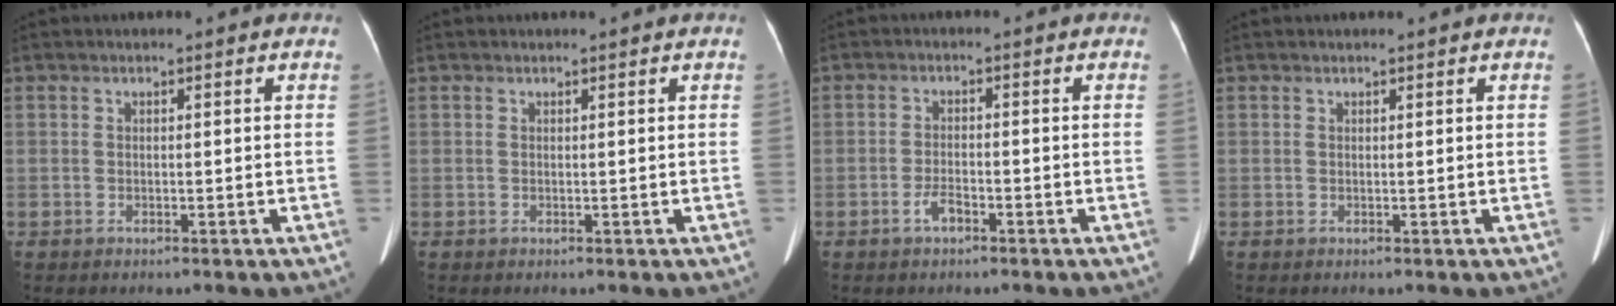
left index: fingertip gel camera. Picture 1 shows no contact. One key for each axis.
{"total": 0.5, "fx": 0.5, "fy": -0.1, "fz": 0.2, "tx": -0.004, "ty": 0.003, "tz": 0.013}
{"total": 2.2, "fx": -1.4, "fy": 0.8, "fz": 1.5, "tx": -0.032, "ty": 0.001, "tz": -0.026}
{"total": 1.0, "fx": 0.9, "fy": -0.1, "fz": 0.4, "tx": -0.007, "ty": 0.012, "tz": 0.016}